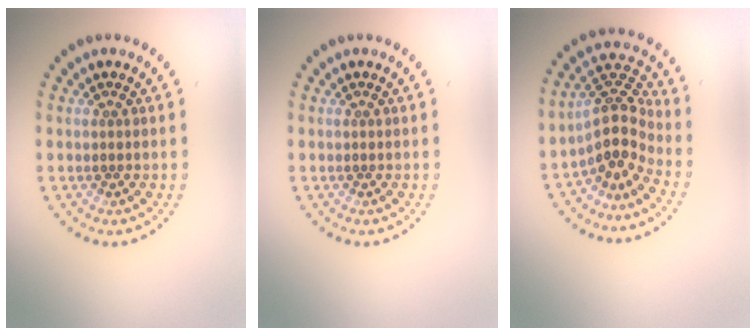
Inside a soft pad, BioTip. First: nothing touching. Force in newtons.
{"total": 0.0}
{"total": 4.1, "press": 3.2, "slide": 2.6}